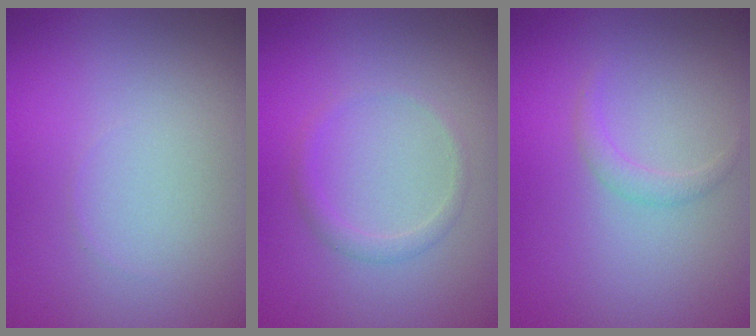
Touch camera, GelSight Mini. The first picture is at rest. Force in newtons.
{"total": 1.3, "press": 1.3, "slide": 0.1}
{"total": 1.1, "press": 1.1, "slide": 0.1}